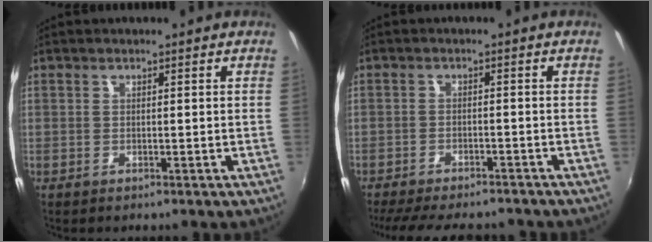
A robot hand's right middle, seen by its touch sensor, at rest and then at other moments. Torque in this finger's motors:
{"motor_torque": [1.05, -1.09, 0.18, 0.05]}